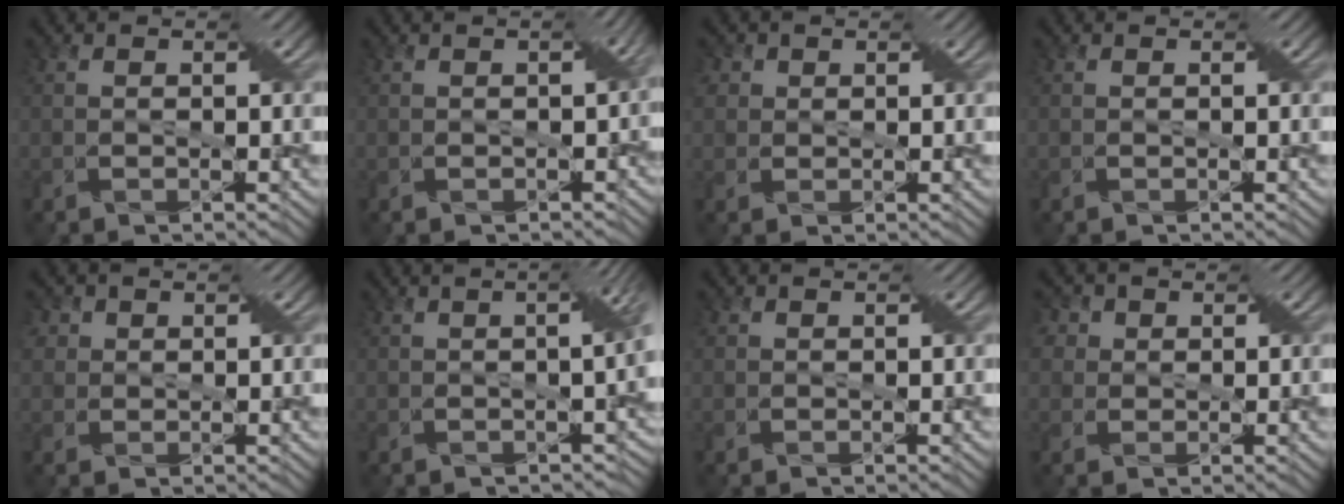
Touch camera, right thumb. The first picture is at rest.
{"total": 3.2, "force": [-0.5, 1.9, 2.5], "torque": [-0.031, -0.008, -0.005]}
{"total": 3.1, "force": [1.3, 2.7, 1.1], "torque": [-0.027, 0.014, 0.015]}
{"total": 0.0}
{"total": 3.6, "force": [1.5, 3.0, 1.2], "torque": [-0.035, 0.015, 0.020]}
{"total": 6.1, "force": [-0.8, 1.9, 5.7], "torque": [-0.060, -0.003, -0.011]}
{"total": 0.6, "force": [0.3, 0.5, 0.1], "torque": [0.000, 0.000, 0.004]}
{"total": 6.0, "force": [2.5, 4.9, 2.5], "torque": [-0.067, 0.025, 0.033]}